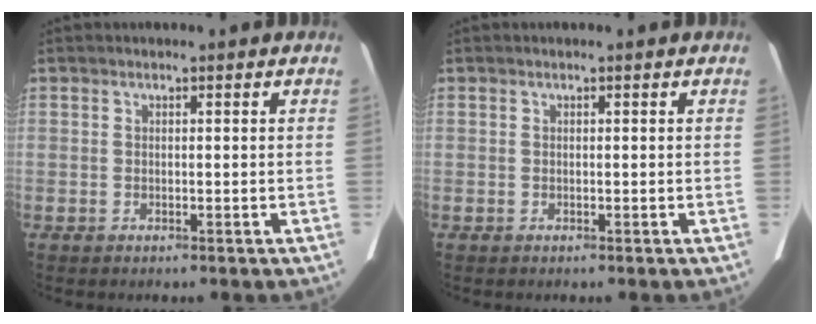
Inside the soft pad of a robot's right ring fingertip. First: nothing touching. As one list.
[{"total": 0.0}]